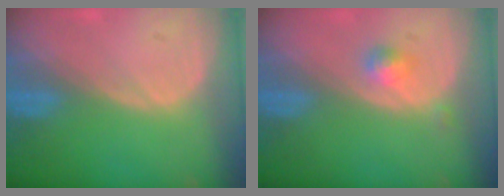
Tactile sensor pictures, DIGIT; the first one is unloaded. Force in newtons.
{"total": 2.2, "press": 2.0, "slide": 1.0}